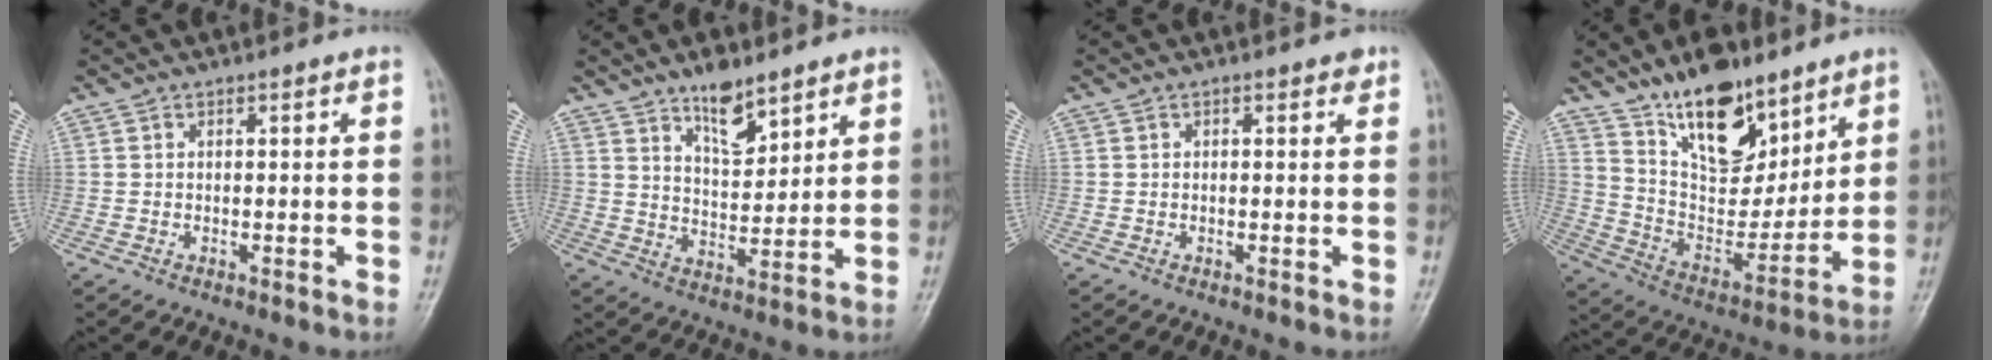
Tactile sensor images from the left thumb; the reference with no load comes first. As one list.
[{"total": 8.4, "force": [6.0, 3.4, 4.8], "torque": [-0.055, -0.047, 0.105]}, {"total": 0.9, "force": [0.6, 0.5, 0.4], "torque": [0.002, -0.002, 0.002]}, {"total": 19.1, "force": [12.8, 9.3, 10.7], "torque": [-0.115, -0.077, 0.229]}]